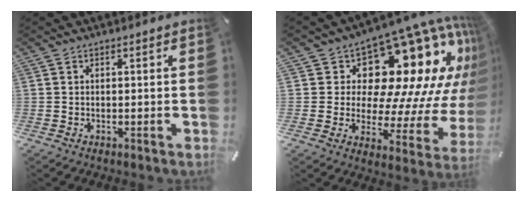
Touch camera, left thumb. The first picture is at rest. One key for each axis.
{"total": 20.5, "fx": 9.8, "fy": 12.1, "fz": 13.4, "tx": -0.168, "ty": -0.099, "tz": 0.173}